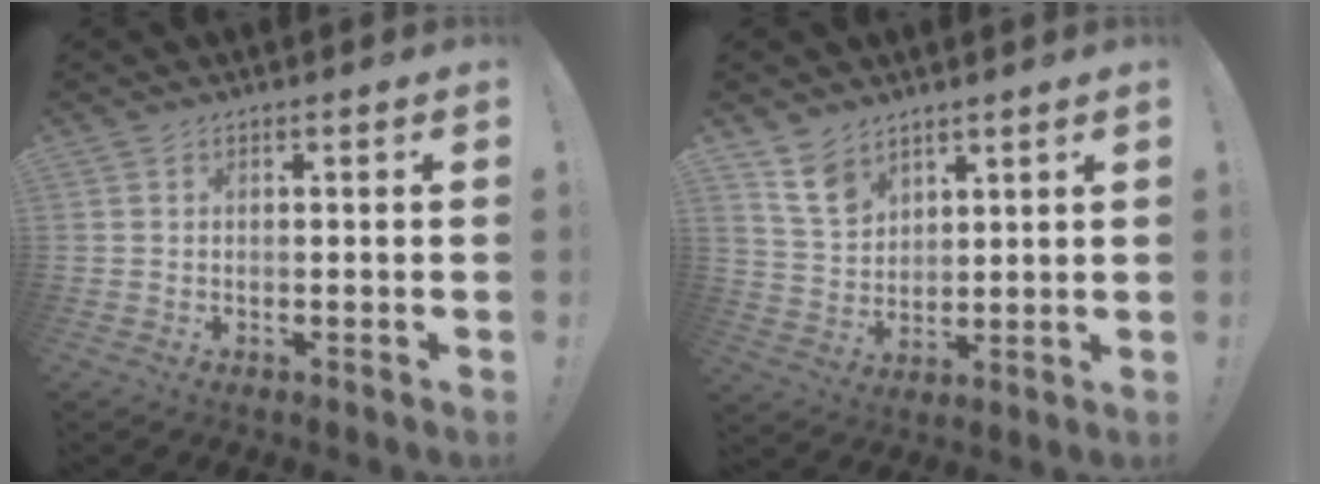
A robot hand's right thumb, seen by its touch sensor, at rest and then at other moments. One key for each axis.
{"total": 10.0, "fx": 6.9, "fy": 6.4, "fz": 3.4, "tx": -0.058, "ty": -0.039, "tz": 0.137}